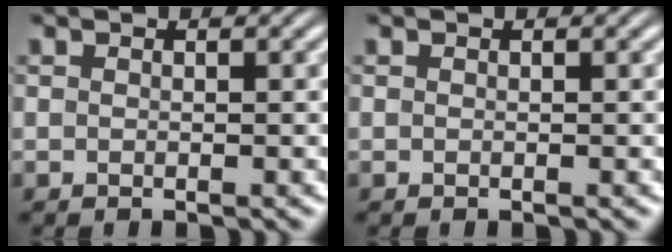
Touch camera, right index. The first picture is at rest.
{"total": 0.0}